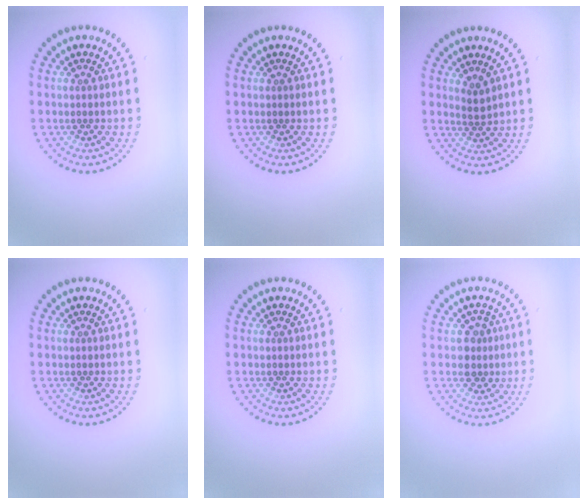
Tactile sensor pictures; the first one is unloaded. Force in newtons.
{"total": 0.0}
{"total": 1.3, "press": 1.1, "slide": 0.7}
{"total": 0.0}
{"total": 0.0}
{"total": 2.0, "press": 1.8, "slide": 0.8}